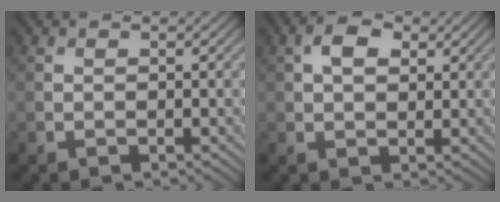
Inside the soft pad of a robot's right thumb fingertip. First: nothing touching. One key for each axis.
{"total": 4.1, "fx": 1.6, "fy": 2.4, "fz": 2.9, "tx": -0.060, "ty": 0.006, "tz": 0.025}